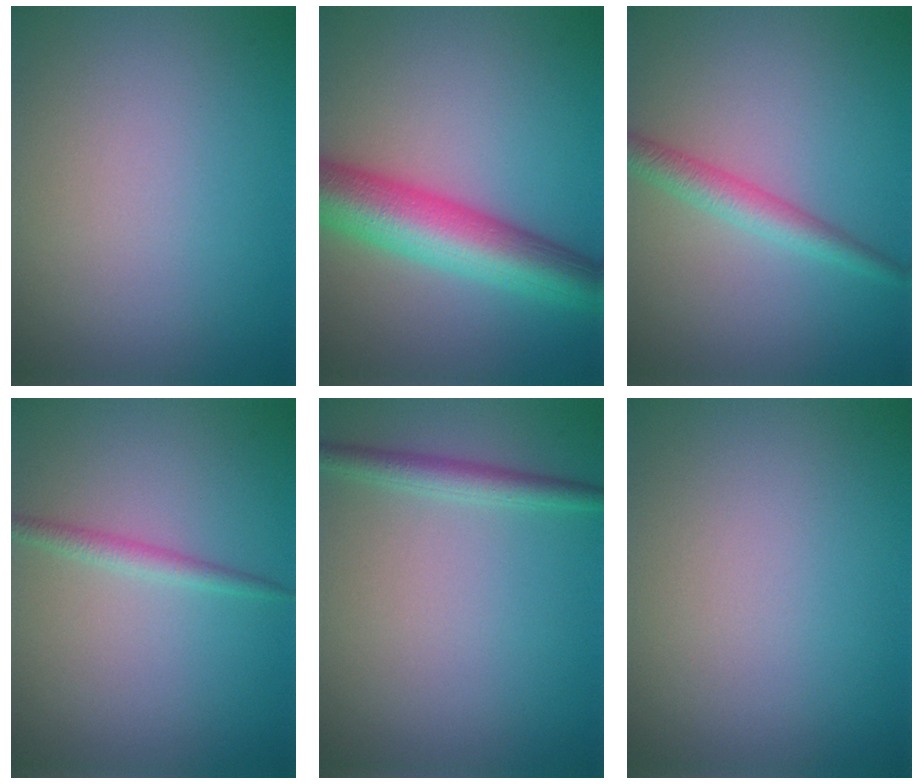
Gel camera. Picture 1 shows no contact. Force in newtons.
{"total": 8.5, "press": 8.5, "slide": 0.3}
{"total": 2.6, "press": 2.6, "slide": 0.2}
{"total": 1.4, "press": 1.4, "slide": 0.1}
{"total": 2.1, "press": 2.1, "slide": 0.0}
{"total": 0.0}